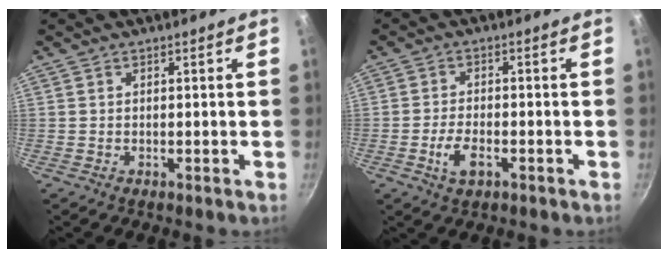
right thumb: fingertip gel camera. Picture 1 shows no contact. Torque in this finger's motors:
{"motor_torque": [-0.24, 0.16, -0.29, 0.19, 0.13]}